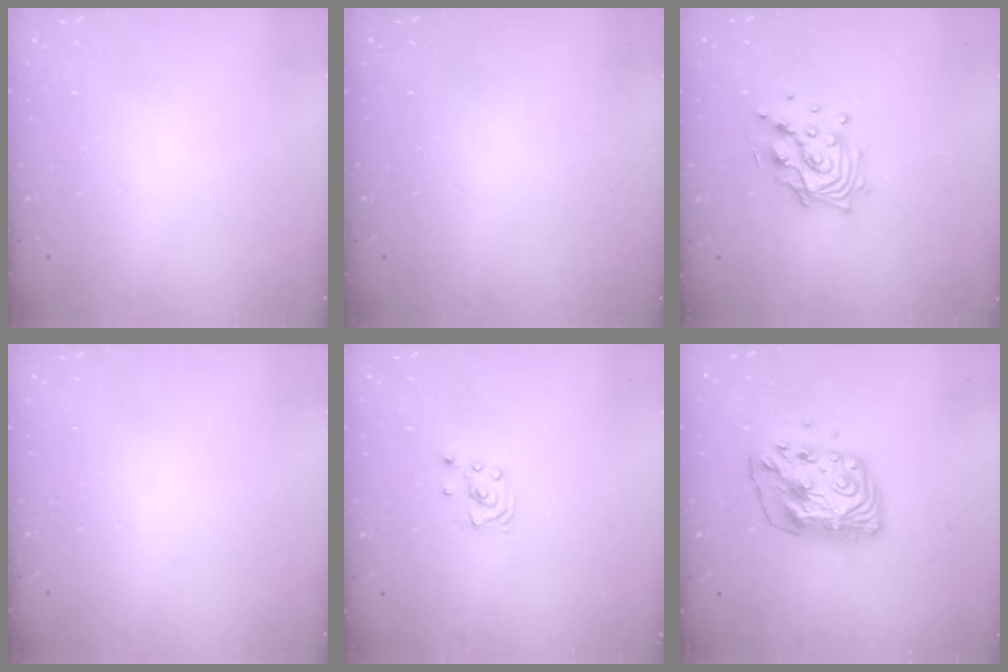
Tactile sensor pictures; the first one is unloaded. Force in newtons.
{"total": 0.0}
{"total": 12.6, "press": 12.5, "slide": 1.7}
{"total": 0.0}
{"total": 2.3, "press": 2.3, "slide": 0.2}
{"total": 10.2, "press": 10.2, "slide": 0.9}